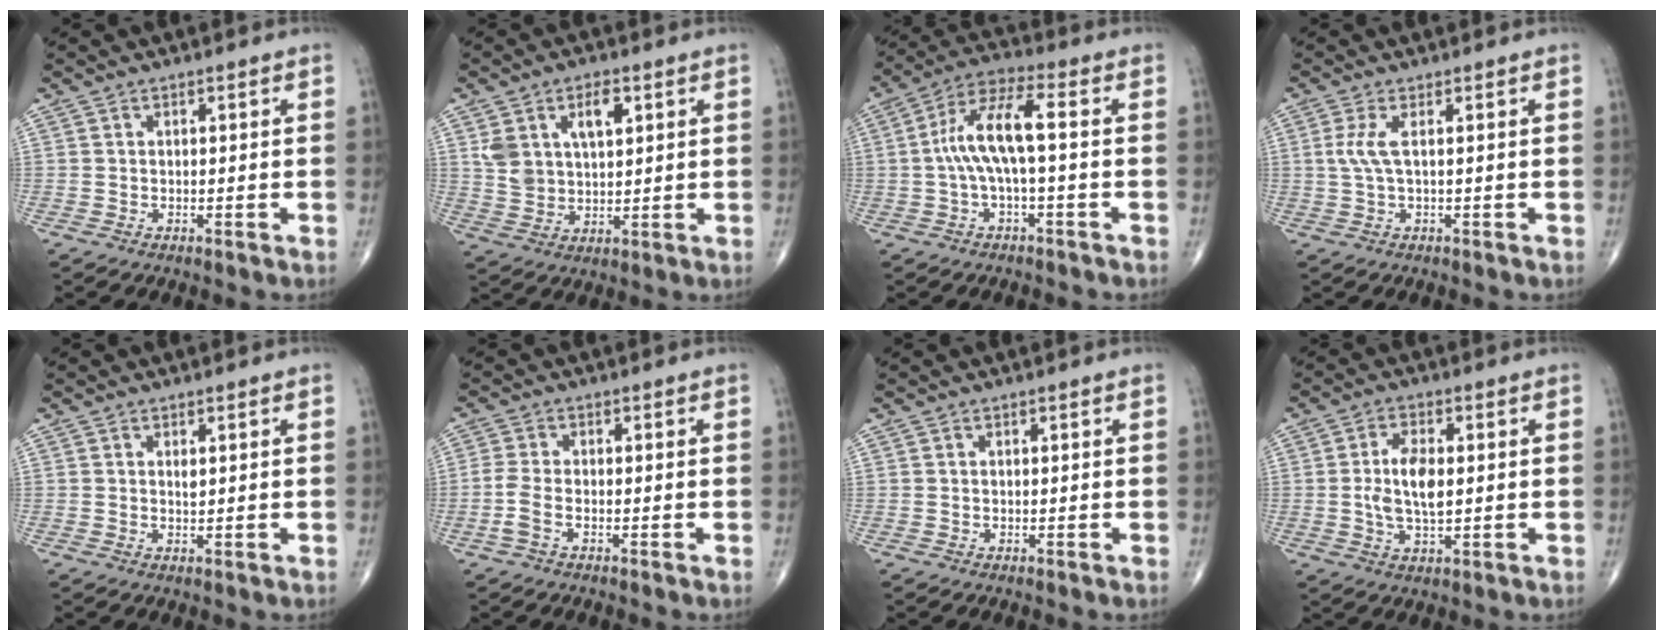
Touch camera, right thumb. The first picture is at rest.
{"total": 9.0, "force": [3.5, 5.2, 6.4], "torque": [-0.104, -0.008, 0.070]}
{"total": 9.8, "force": [-0.3, 2.6, 9.4], "torque": [-0.200, 0.041, -0.010]}
{"total": 3.1, "force": [0.4, 0.6, 3.0], "torque": [-0.088, 0.004, 0.010]}
{"total": 0.9, "force": [0.4, 0.4, 0.8], "torque": [-0.008, -0.002, 0.008]}
{"total": 3.3, "force": [-1.4, 1.2, 2.7], "torque": [-0.075, 0.004, -0.033]}
{"total": 0.0}
{"total": 7.1, "force": [0.2, 3.2, 6.3], "torque": [-0.121, -0.002, 0.002]}